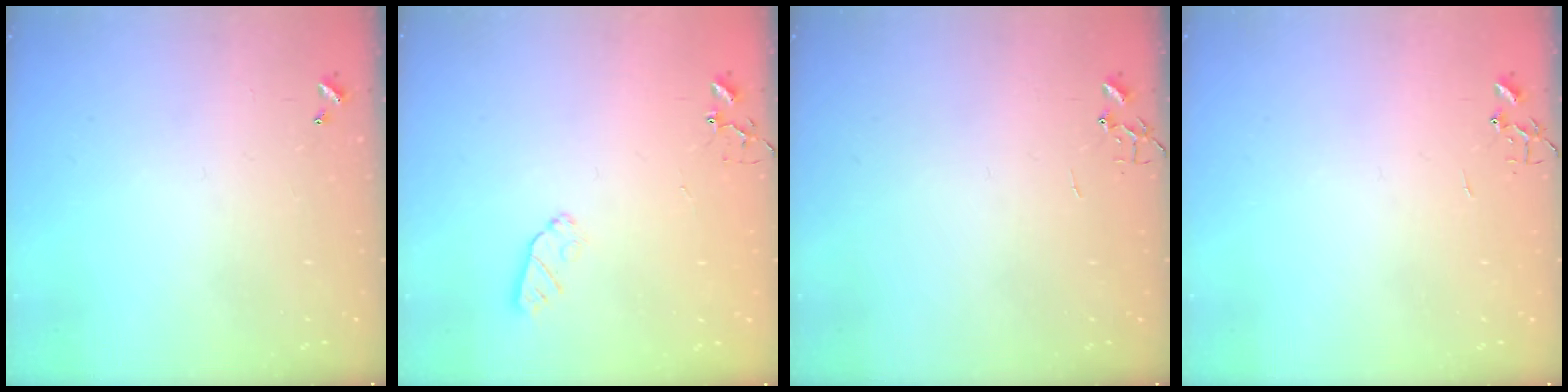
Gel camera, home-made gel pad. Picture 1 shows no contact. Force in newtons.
{"total": 5.5, "press": 5.4, "slide": 1.1}
{"total": 0.0}
{"total": 0.0}